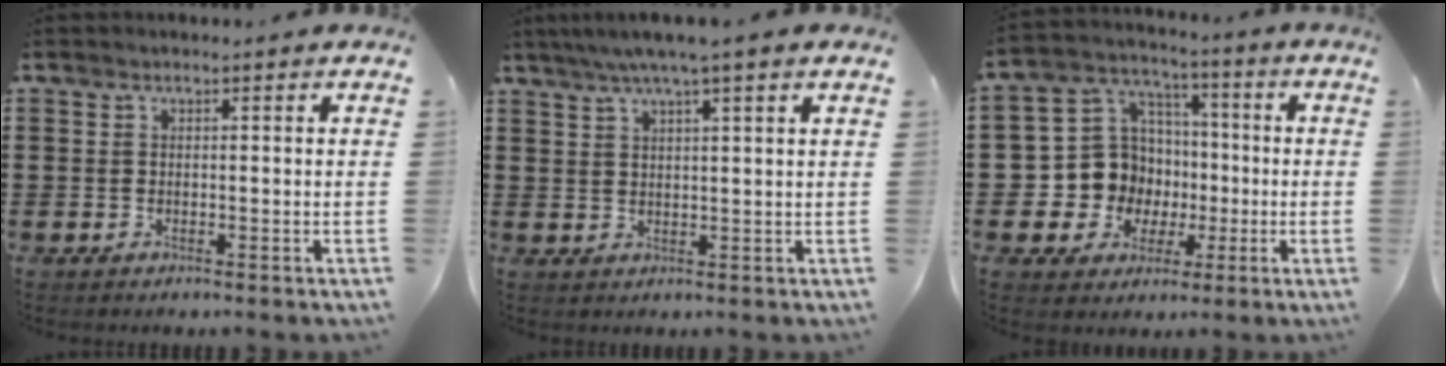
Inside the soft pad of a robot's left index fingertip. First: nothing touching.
{"total": 3.7, "force": [2.7, -0.4, 2.5], "torque": [-0.055, -0.001, 0.047]}
{"total": 9.9, "force": [-0.8, 9.7, 2.0], "torque": [-0.094, 0.002, -0.007]}